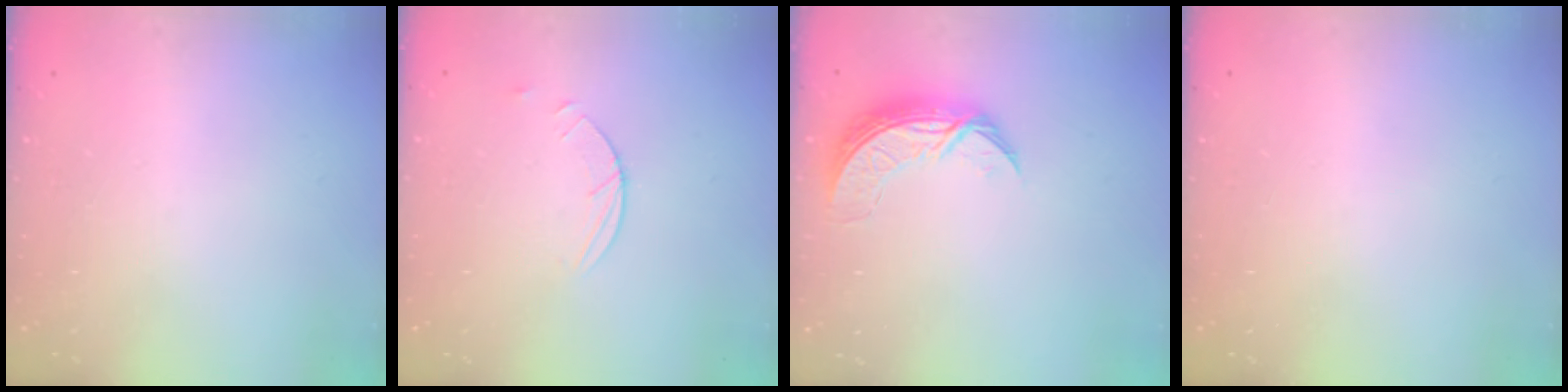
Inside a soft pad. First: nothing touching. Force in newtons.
{"total": 2.9, "press": 2.8, "slide": 0.3}
{"total": 7.7, "press": 7.6, "slide": 0.7}
{"total": 0.0}